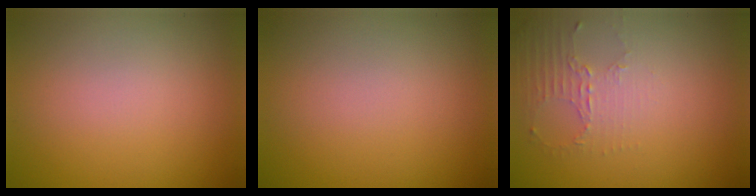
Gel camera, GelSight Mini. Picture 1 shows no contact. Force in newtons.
{"total": 0.0}
{"total": 2.2, "press": 1.6, "slide": 1.5}